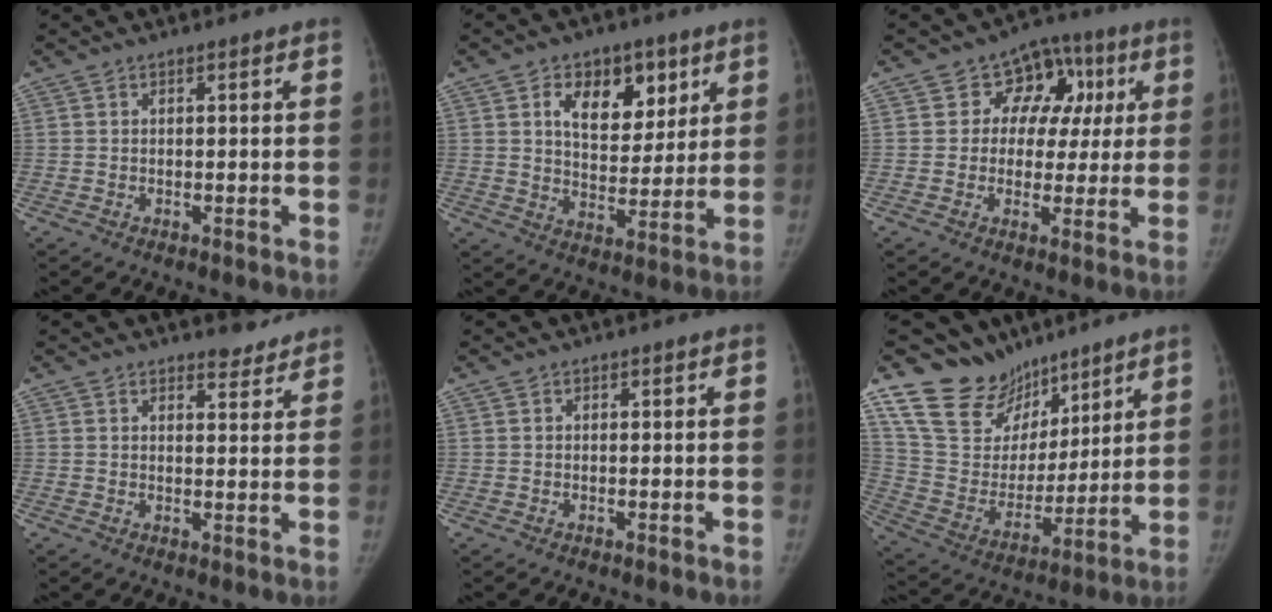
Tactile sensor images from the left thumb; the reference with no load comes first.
{"total": 12.8, "force": [5.8, 8.1, 7.9], "torque": [-0.076, -0.027, 0.096]}
{"total": 10.6, "force": [2.7, 9.0, 5.0], "torque": [-0.002, 0.011, 0.032]}
{"total": 3.4, "force": [3.1, 1.2, 0.4], "torque": [0.015, -0.028, 0.038]}
{"total": 0.0}
{"total": 17.5, "force": [13.7, 10.3, 3.2], "torque": [-0.013, -0.085, 0.261]}